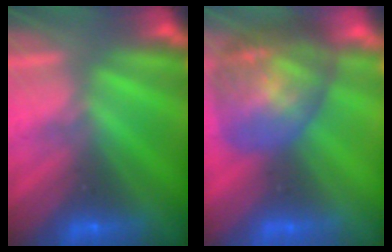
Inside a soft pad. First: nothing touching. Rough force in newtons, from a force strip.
{"total": 7.2}